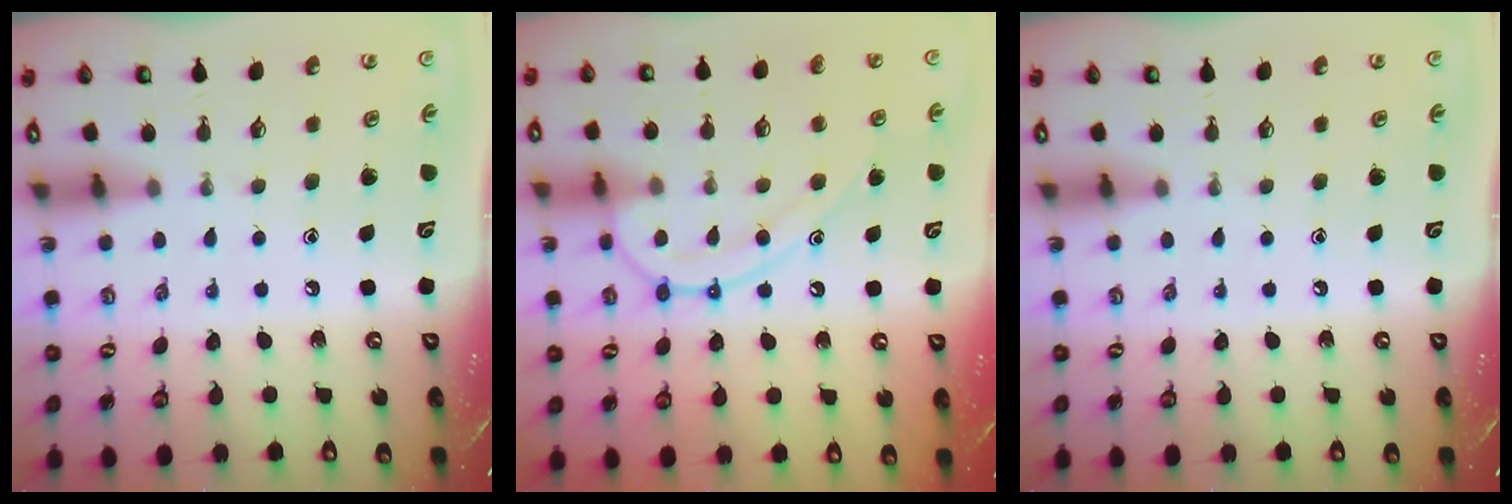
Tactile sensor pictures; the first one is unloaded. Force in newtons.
{"total": 14.0, "press": 14.0, "slide": 1.3}
{"total": 0.0}